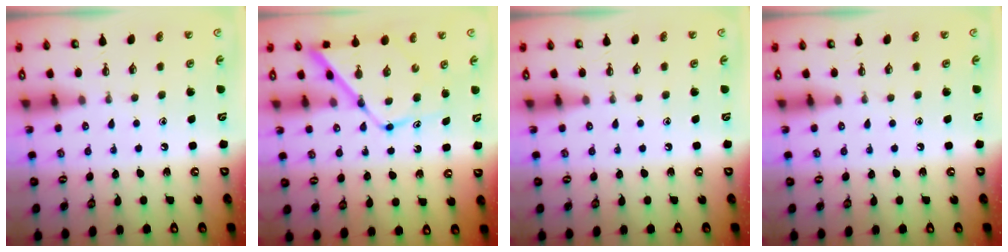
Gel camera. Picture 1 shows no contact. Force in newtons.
{"total": 10.7, "press": 10.7, "slide": 1.1}
{"total": 0.0}
{"total": 0.0}